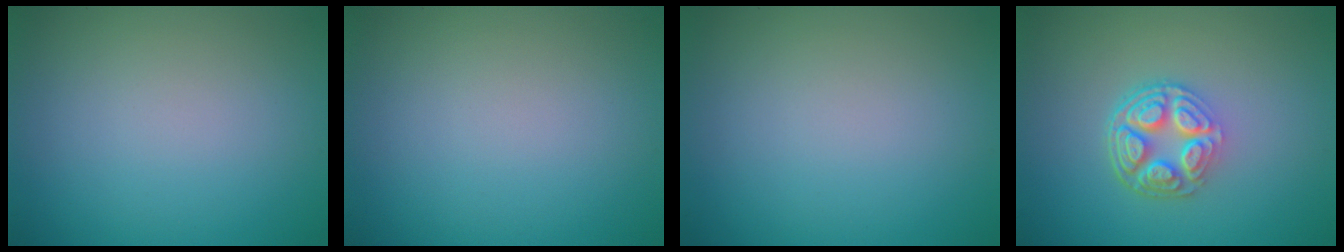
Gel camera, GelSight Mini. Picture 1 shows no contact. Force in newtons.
{"total": 0.0}
{"total": 0.0}
{"total": 5.2, "press": 3.8, "slide": 3.6}